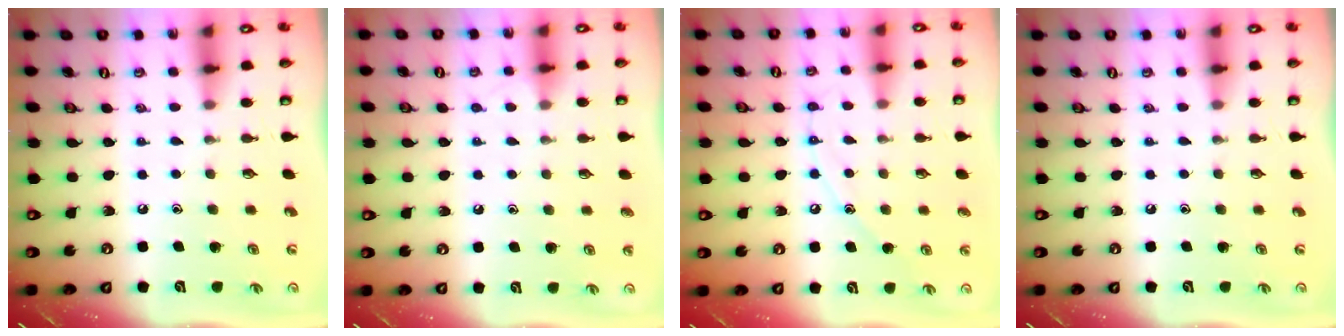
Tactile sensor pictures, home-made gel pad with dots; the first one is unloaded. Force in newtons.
{"total": 2.6, "press": 2.5, "slide": 0.3}
{"total": 8.0, "press": 8.0, "slide": 0.8}
{"total": 0.0}